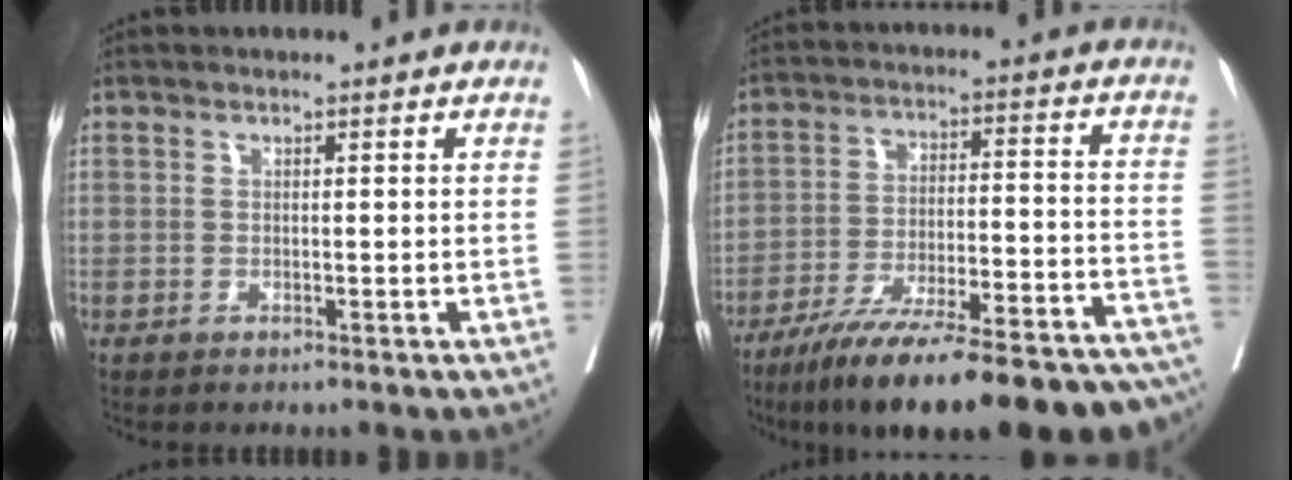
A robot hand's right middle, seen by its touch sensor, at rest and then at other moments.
{"total": 27.6, "force": [-22.8, 3.3, 15.3], "torque": [-0.161, -0.012, -0.327]}